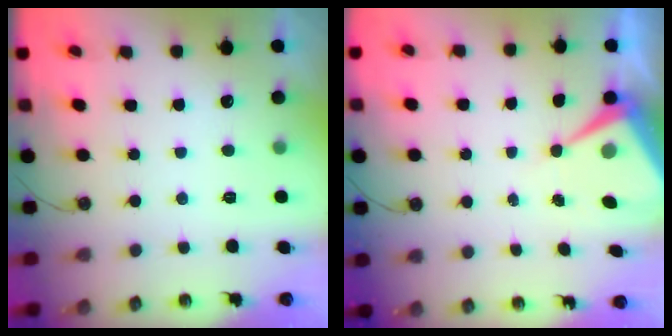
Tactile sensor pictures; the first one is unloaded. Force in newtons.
{"total": 8.1, "press": 8.1, "slide": 0.4}